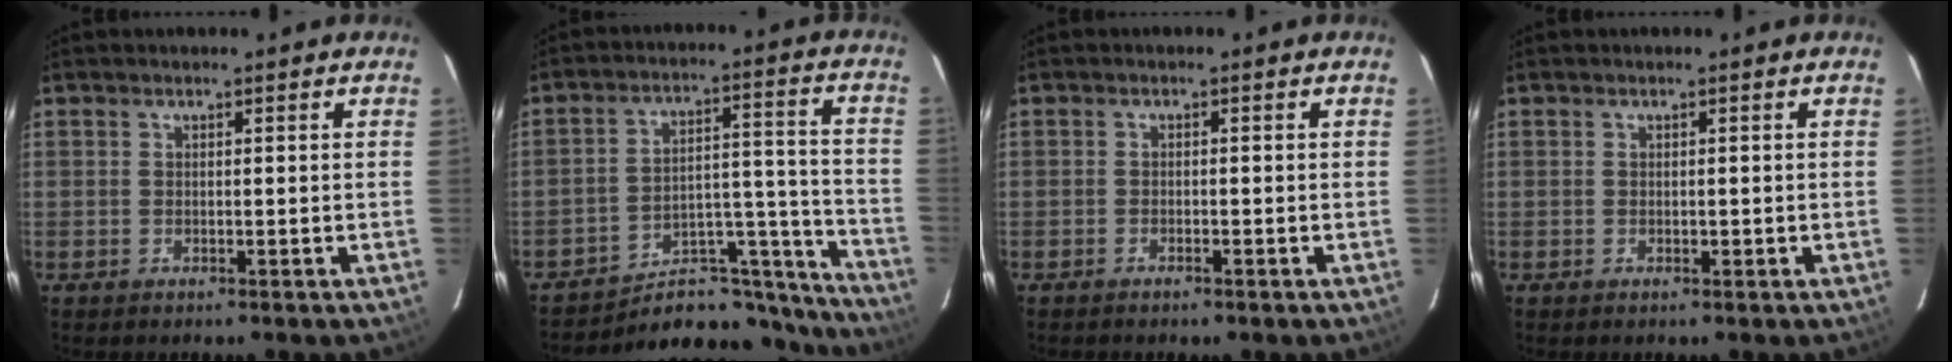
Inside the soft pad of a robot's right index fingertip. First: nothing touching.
{"total": 20.0, "force": [-18.9, 5.0, 4.6], "torque": [-0.041, 0.051, -0.268]}
{"total": 1.2, "force": [-0.8, 0.4, 0.8], "torque": [-0.021, -0.001, -0.010]}
{"total": 0.7, "force": [-0.2, 0.4, 0.5], "torque": [-0.014, -0.001, -0.003]}